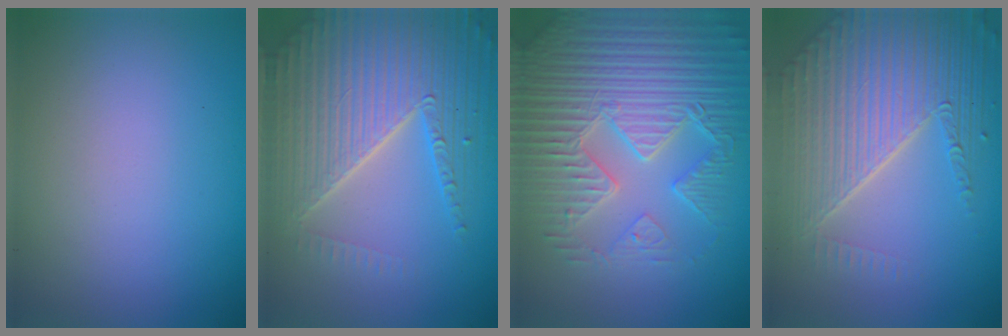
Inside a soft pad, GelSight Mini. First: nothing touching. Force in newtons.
{"total": 7.1, "press": 6.9, "slide": 1.7}
{"total": 7.7, "press": 6.1, "slide": 4.7}
{"total": 8.3, "press": 5.6, "slide": 6.1}